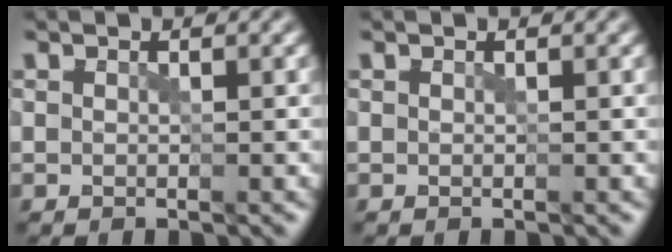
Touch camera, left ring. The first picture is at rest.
{"total": 0.0}